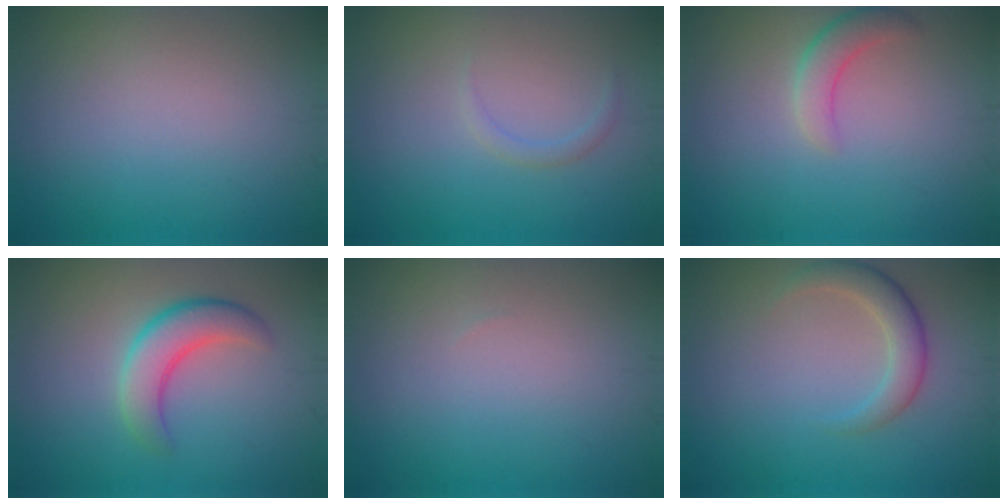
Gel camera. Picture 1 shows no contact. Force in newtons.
{"total": 0.9, "press": 0.9, "slide": 0.1}
{"total": 2.2, "press": 2.2, "slide": 0.1}
{"total": 4.0, "press": 4.0, "slide": 0.2}
{"total": 0.0}
{"total": 2.9, "press": 2.9, "slide": 0.2}